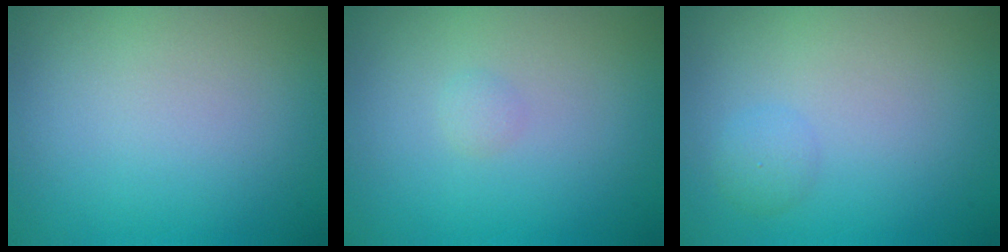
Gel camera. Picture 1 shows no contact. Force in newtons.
{"total": 0.6, "press": 0.6, "slide": 0.0}
{"total": 1.4, "press": 1.4, "slide": 0.1}